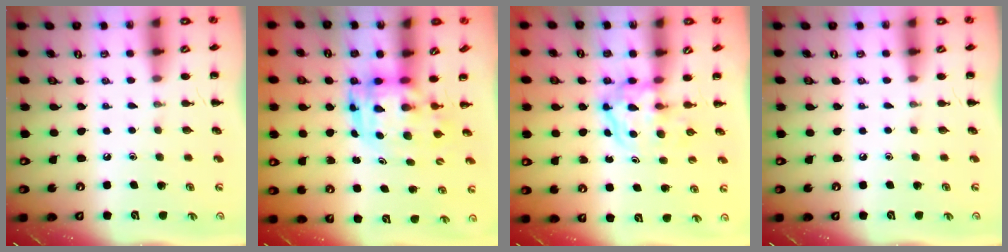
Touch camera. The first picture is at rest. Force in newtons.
{"total": 3.9, "press": 3.8, "slide": 0.8}
{"total": 3.7, "press": 3.7, "slide": 0.4}
{"total": 0.0}